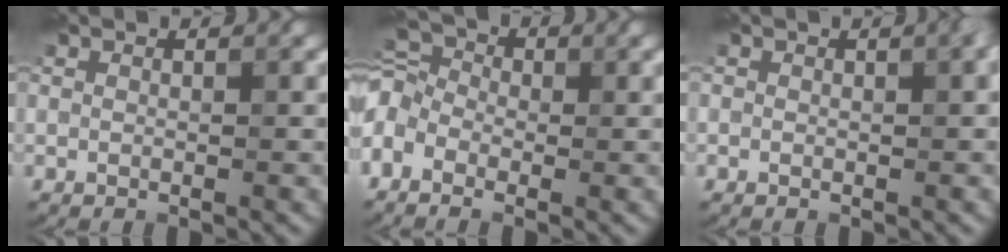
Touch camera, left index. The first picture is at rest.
{"total": 5.7, "force": [-2.0, 3.8, 3.8], "torque": [-0.097, 0.005, -0.044]}
{"total": 1.5, "force": [0.4, 0.5, 1.3], "torque": [-0.008, 0.000, 0.007]}